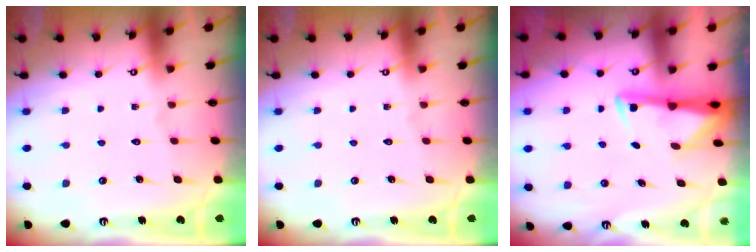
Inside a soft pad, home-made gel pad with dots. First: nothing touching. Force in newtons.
{"total": 0.0}
{"total": 2.8, "press": 2.8, "slide": 0.5}